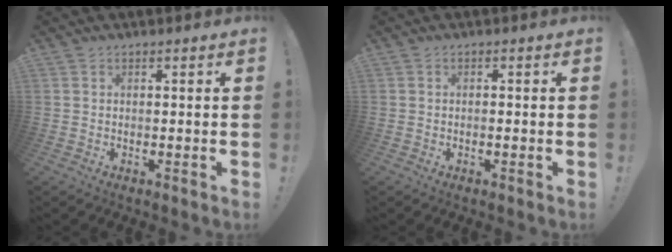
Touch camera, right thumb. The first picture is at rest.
{"total": 1.1, "force": [-0.7, -0.1, 0.8], "torque": [-0.017, 0.000, -0.012]}